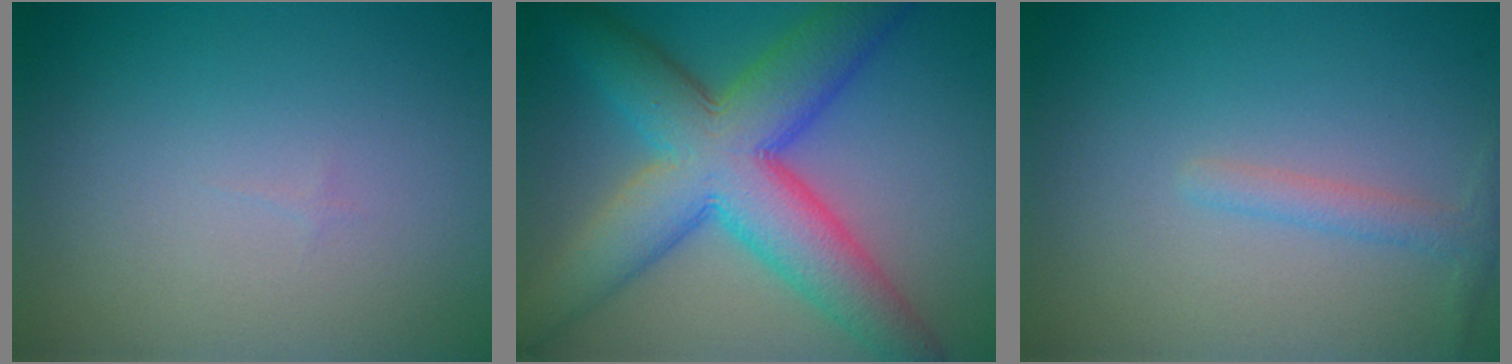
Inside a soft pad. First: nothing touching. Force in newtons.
{"total": 10.7, "press": 10.7, "slide": 0.4}
{"total": 1.5, "press": 1.5, "slide": 0.0}